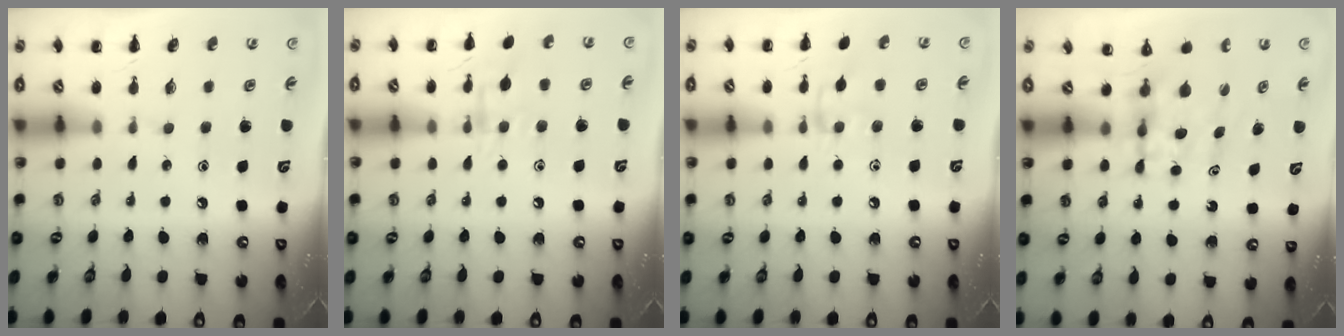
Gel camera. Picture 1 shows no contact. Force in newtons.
{"total": 8.8, "press": 8.8, "slide": 0.6}
{"total": 6.9, "press": 6.8, "slide": 0.5}
{"total": 4.8, "press": 4.8, "slide": 0.3}